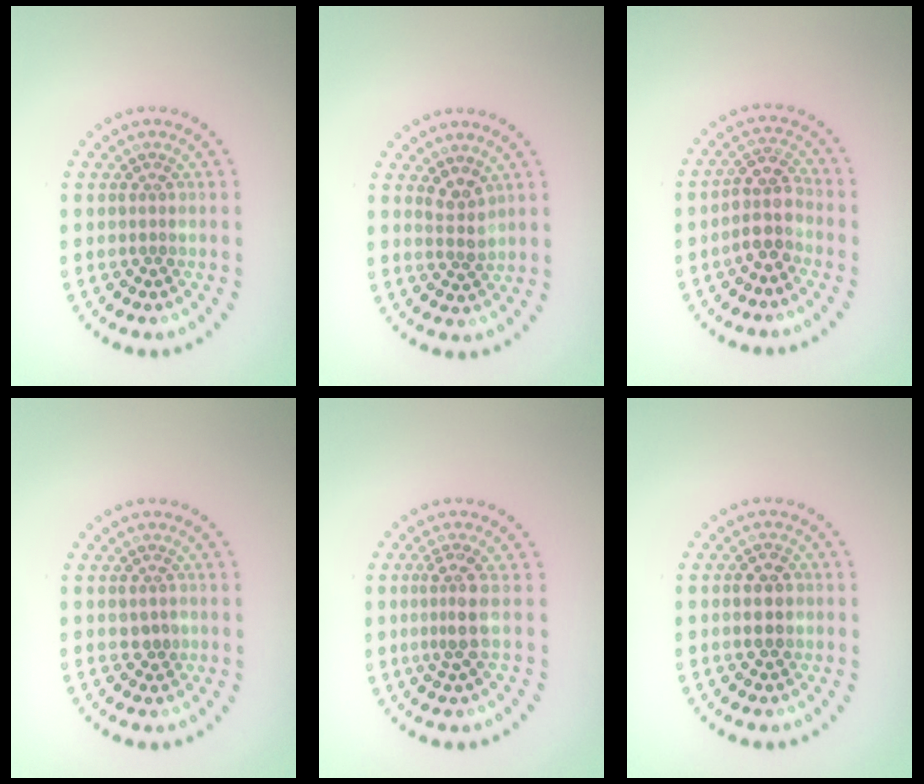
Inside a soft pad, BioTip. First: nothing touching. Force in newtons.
{"total": 1.9, "press": 1.5, "slide": 1.1}
{"total": 3.3, "press": 2.9, "slide": 1.6}
{"total": 1.3, "press": 1.2, "slide": 0.3}
{"total": 2.6, "press": 1.9, "slide": 1.9}
{"total": 2.4, "press": 2.4, "slide": 0.3}